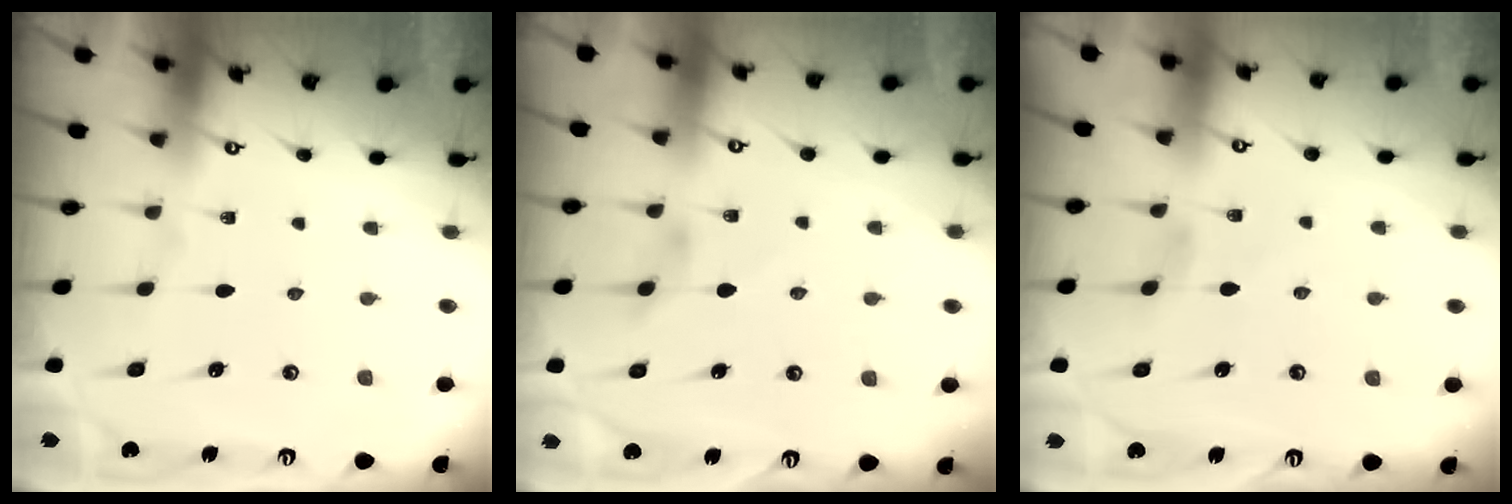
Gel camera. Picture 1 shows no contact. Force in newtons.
{"total": 1.3, "press": 1.2, "slide": 0.3}
{"total": 1.3, "press": 1.2, "slide": 0.3}